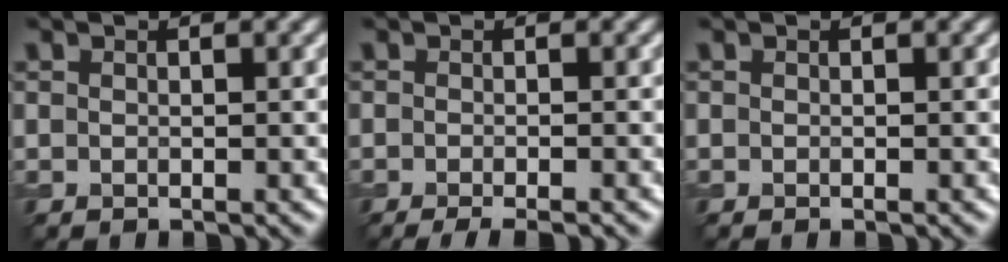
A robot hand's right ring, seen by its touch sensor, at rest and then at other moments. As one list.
[{"total": 2.9, "force": [-1.9, 0.6, 2.1], "torque": [-0.024, -0.004, -0.031]}, {"total": 0.0}]